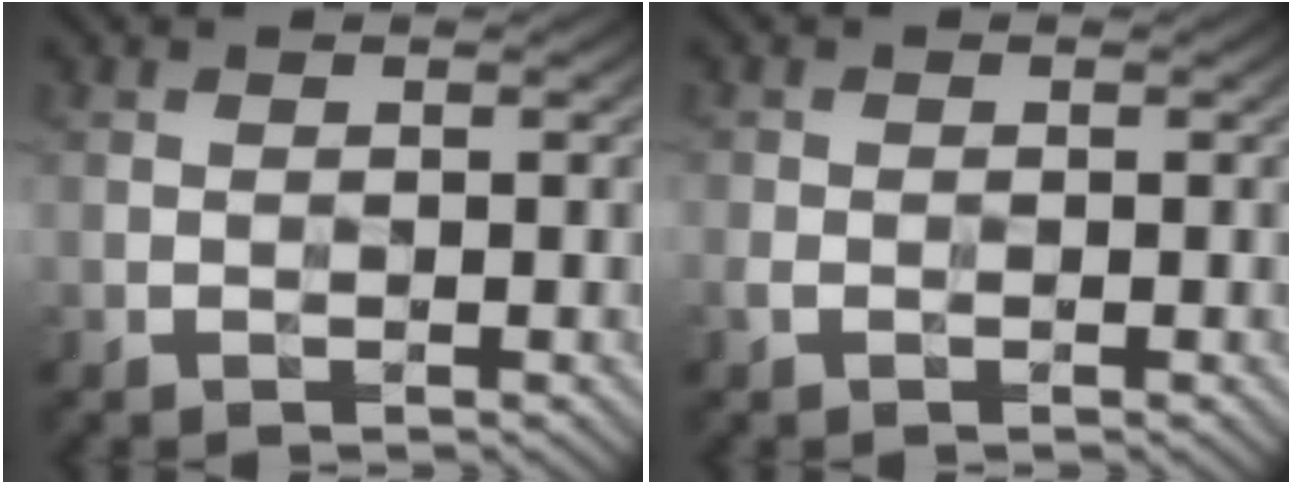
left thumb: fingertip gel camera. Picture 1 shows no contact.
{"total": 0.9, "force": [-0.6, 0.7, 0.3], "torque": [-0.009, 0.000, -0.015]}